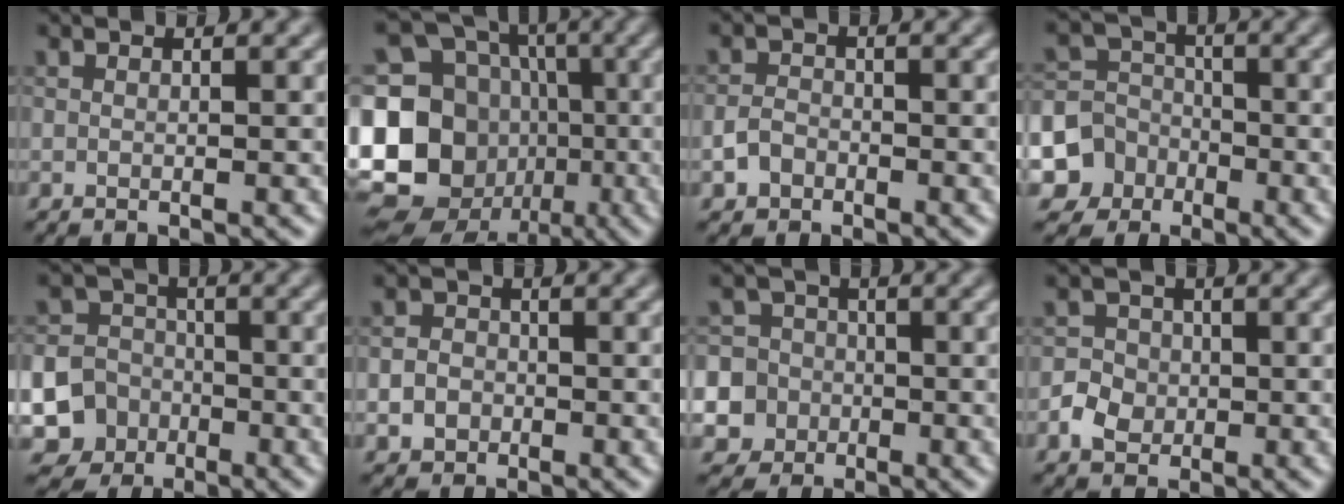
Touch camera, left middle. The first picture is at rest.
{"total": 18.1, "force": [-3.6, 16.1, 7.4], "torque": [-0.192, 0.007, -0.084]}
{"total": 1.8, "force": [-1.0, 1.3, 0.7], "torque": [-0.009, 0.004, -0.024]}
{"total": 7.2, "force": [-3.1, 6.4, 1.2], "torque": [-0.014, -0.002, -0.075]}
{"total": 11.4, "force": [-4.7, 10.2, 2.0], "torque": [-0.054, -0.025, -0.099]}
{"total": 2.2, "force": [-0.6, 2.0, 0.8], "torque": [0.005, -0.002, -0.018]}
{"total": 10.9, "force": [-3.4, 10.1, 2.3], "torque": [-0.070, 0.000, -0.089]}
{"total": 2.7, "force": [-0.7, 2.4, 1.0], "torque": [-0.010, -0.001, -0.017]}